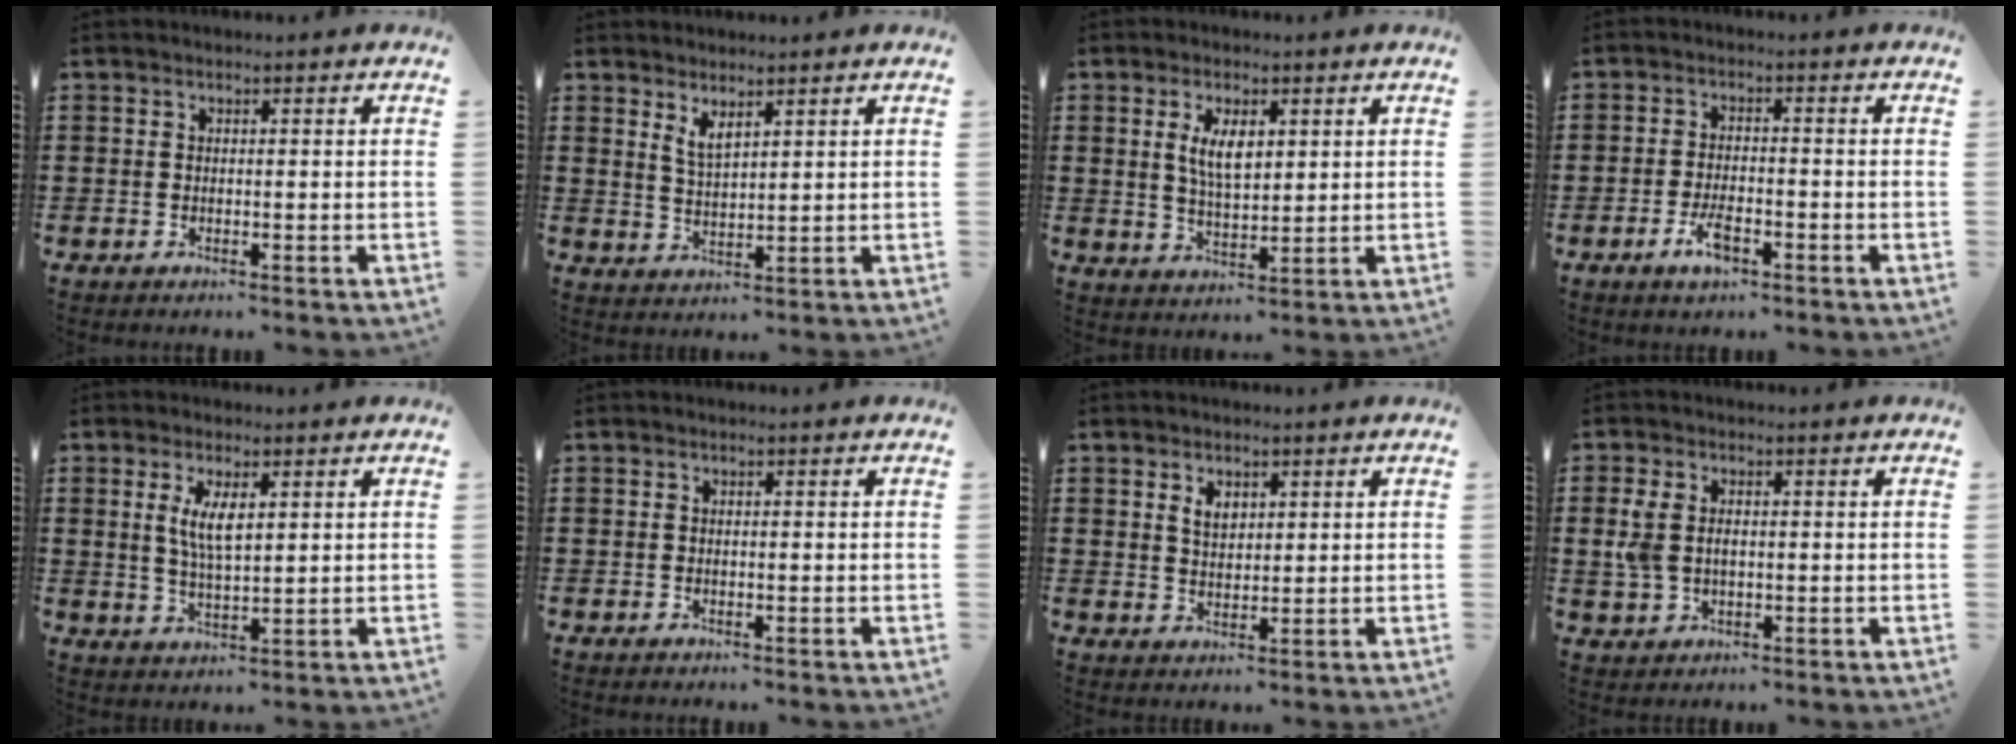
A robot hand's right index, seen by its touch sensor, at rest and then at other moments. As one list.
[{"total": 3.0, "force": [2.2, 1.0, 1.8], "torque": [-0.040, 0.005, 0.040]}, {"total": 5.4, "force": [1.7, 2.4, 4.6], "torque": [-0.089, 0.004, 0.026]}, {"total": 4.1, "force": [-2.0, 1.6, 3.2], "torque": [-0.074, -0.002, -0.042]}, {"total": 4.9, "force": [1.4, 1.7, 4.4], "torque": [-0.091, 0.004, 0.024]}, {"total": 0.0}, {"total": 2.8, "force": [1.5, 1.9, 1.5], "torque": [-0.037, 0.007, 0.027]}, {"total": 3.8, "force": [0.2, 2.6, 2.7], "torque": [-0.073, 0.005, -0.002]}]